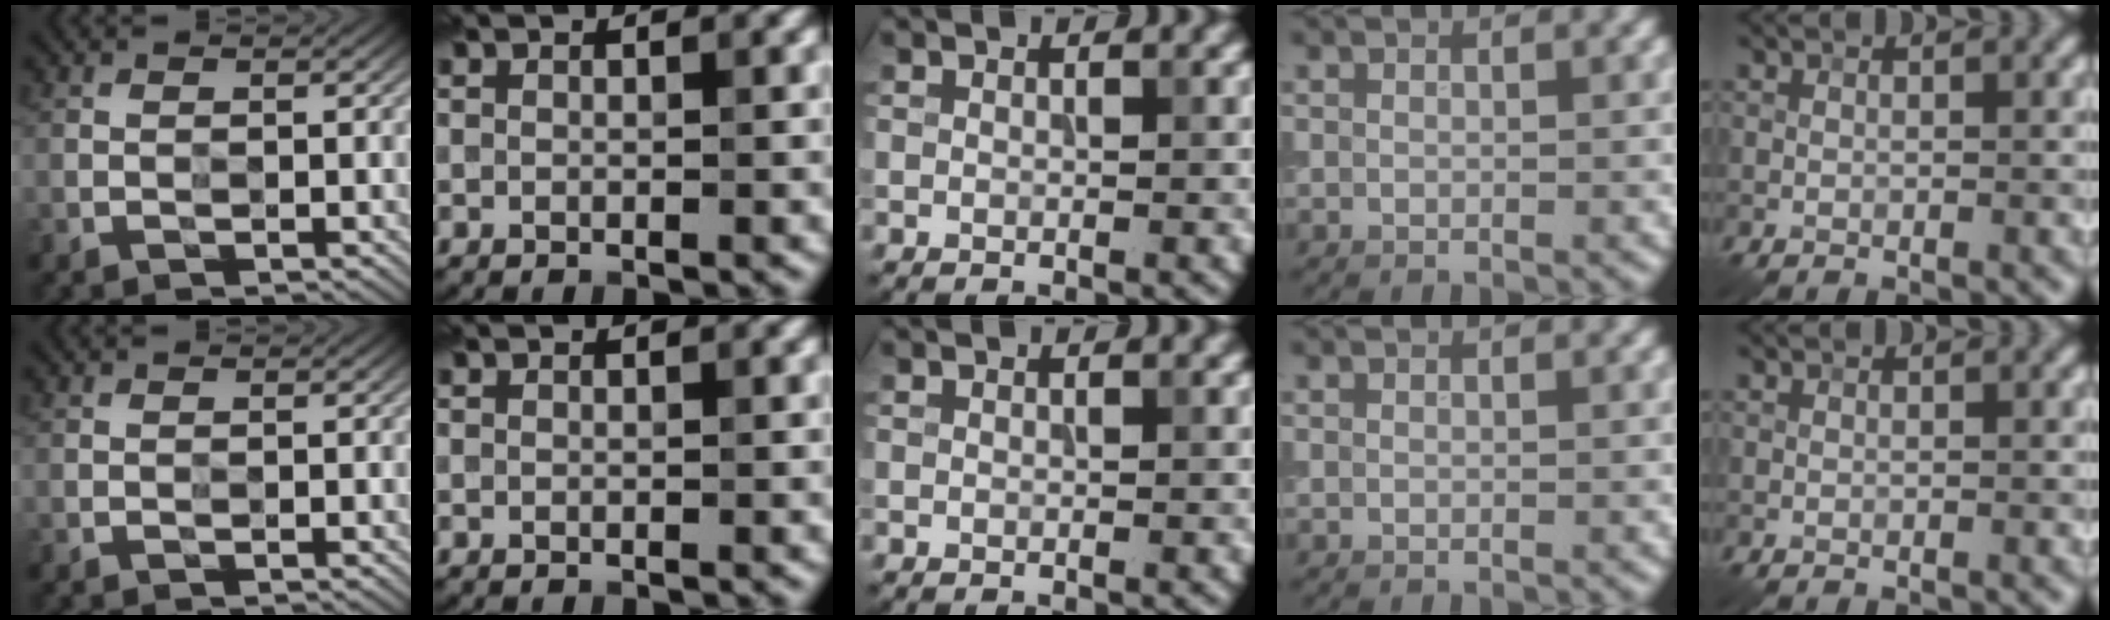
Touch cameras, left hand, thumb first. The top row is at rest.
{}